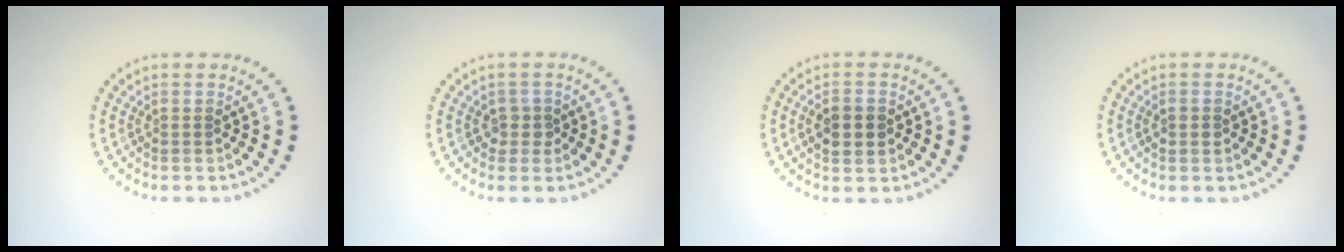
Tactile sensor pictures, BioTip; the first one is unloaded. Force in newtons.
{"total": 1.3, "press": 1.1, "slide": 0.7}
{"total": 2.2, "press": 2.2, "slide": 0.1}
{"total": 1.0, "press": 1.0, "slide": 0.1}